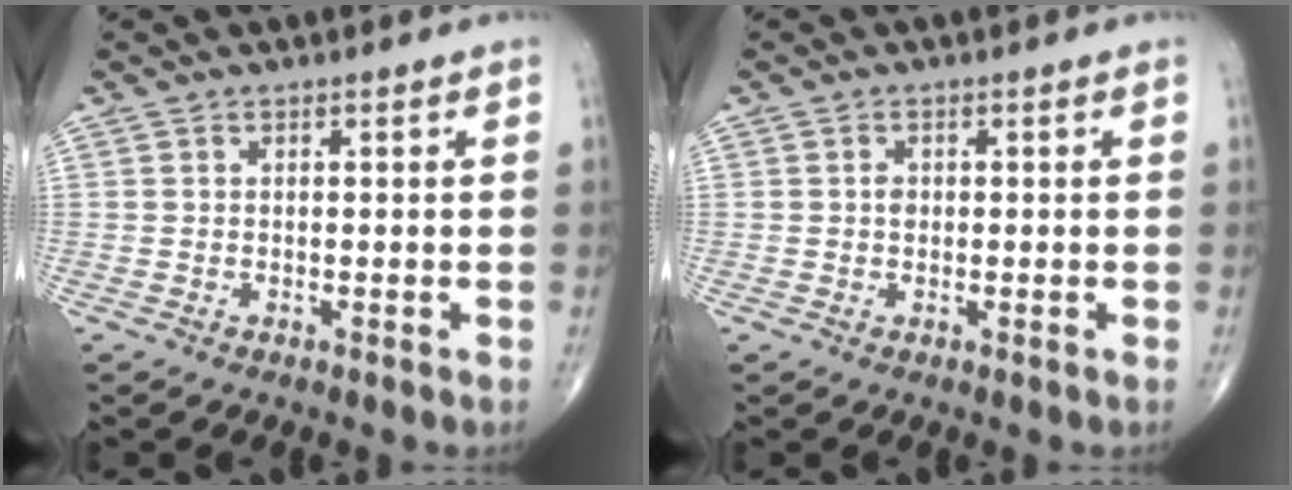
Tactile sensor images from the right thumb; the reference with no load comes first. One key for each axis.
{"total": 1.1, "fx": 0.1, "fy": 0.9, "fz": 0.6, "tx": -0.006, "ty": 0.002, "tz": 0.000}